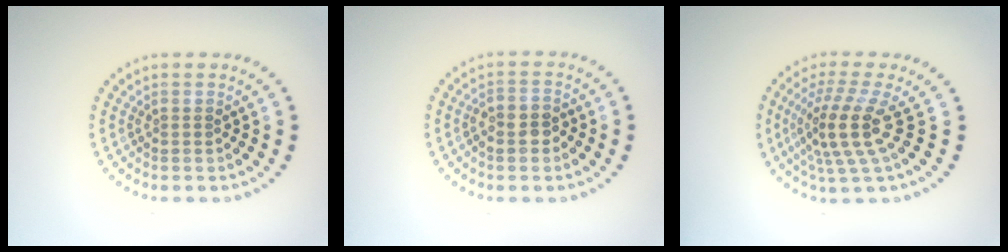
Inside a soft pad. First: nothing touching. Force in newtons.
{"total": 2.3, "press": 2.1, "slide": 0.8}
{"total": 4.4, "press": 3.3, "slide": 2.9}